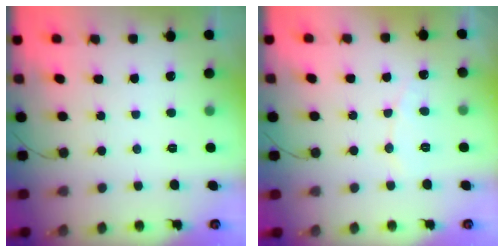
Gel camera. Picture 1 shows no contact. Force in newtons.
{"total": 4.9, "press": 4.9, "slide": 0.2}